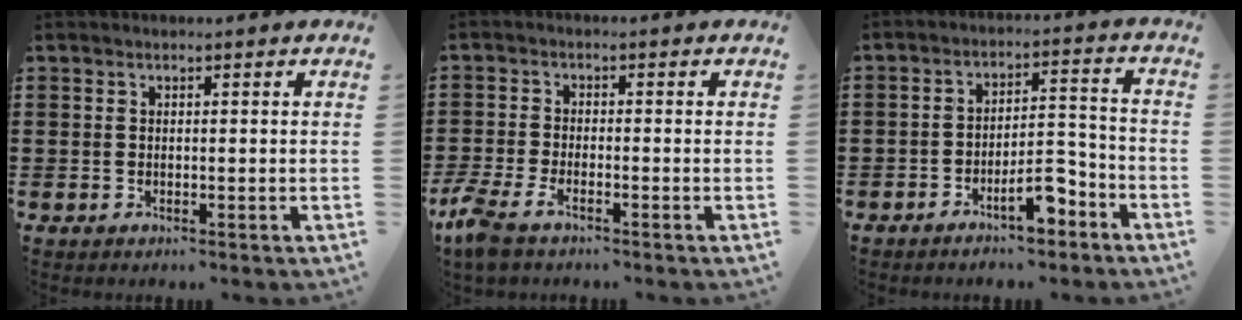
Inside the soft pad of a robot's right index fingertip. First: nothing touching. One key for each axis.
{"total": 3.7, "fx": -2.9, "fy": 0.6, "fz": 2.1, "tx": -0.064, "ty": -0.014, "tz": -0.064}
{"total": 7.7, "fx": -5.1, "fy": 2.3, "fz": 5.2, "tx": -0.087, "ty": 0.010, "tz": -0.091}